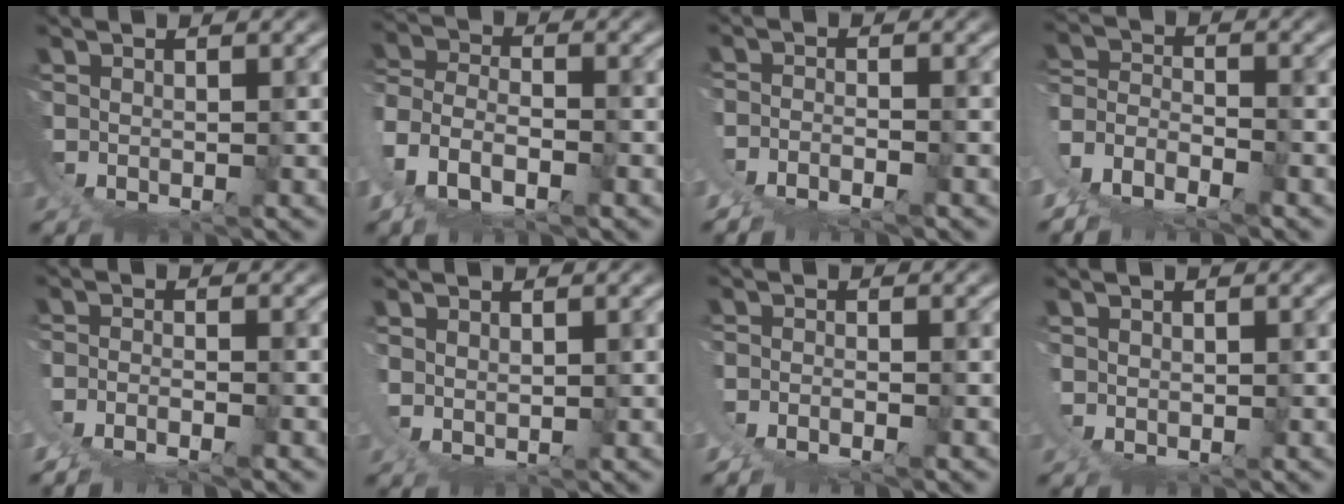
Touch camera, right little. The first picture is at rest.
{"total": 7.9, "force": [2.0, 6.3, 4.4], "torque": [-0.126, -0.014, 0.026]}
{"total": 4.7, "force": [-0.9, 3.9, 2.4], "torque": [-0.058, -0.014, -0.015]}
{"total": 9.3, "force": [0.4, 8.3, 4.2], "torque": [-0.133, -0.032, 0.000]}
{"total": 4.8, "force": [-0.8, 3.9, 2.7], "torque": [-0.064, -0.017, -0.012]}
{"total": 1.8, "force": [1.7, 0.1, 0.5], "torque": [-0.018, 0.000, 0.032]}
{"total": 2.8, "force": [-0.5, 2.1, 1.8], "torque": [-0.037, -0.008, -0.008]}
{"total": 1.0, "force": [1.0, 0.1, -0.1], "torque": [-0.001, 0.002, 0.015]}